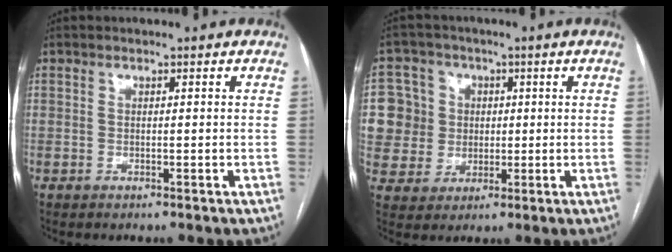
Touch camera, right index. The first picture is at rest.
{"total": 10.0, "force": [1.3, 9.8, 1.2], "torque": [-0.036, 0.037, 0.036]}